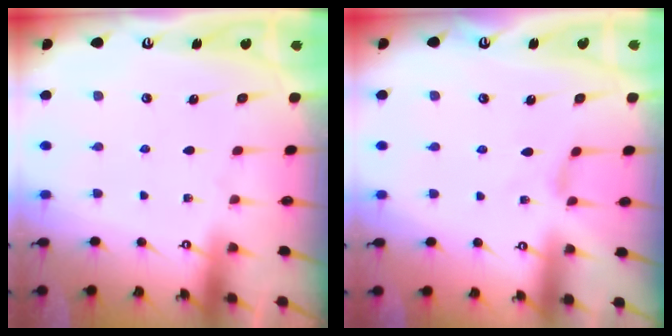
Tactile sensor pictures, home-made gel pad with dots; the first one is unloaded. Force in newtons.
{"total": 0.9, "press": 0.8, "slide": 0.4}